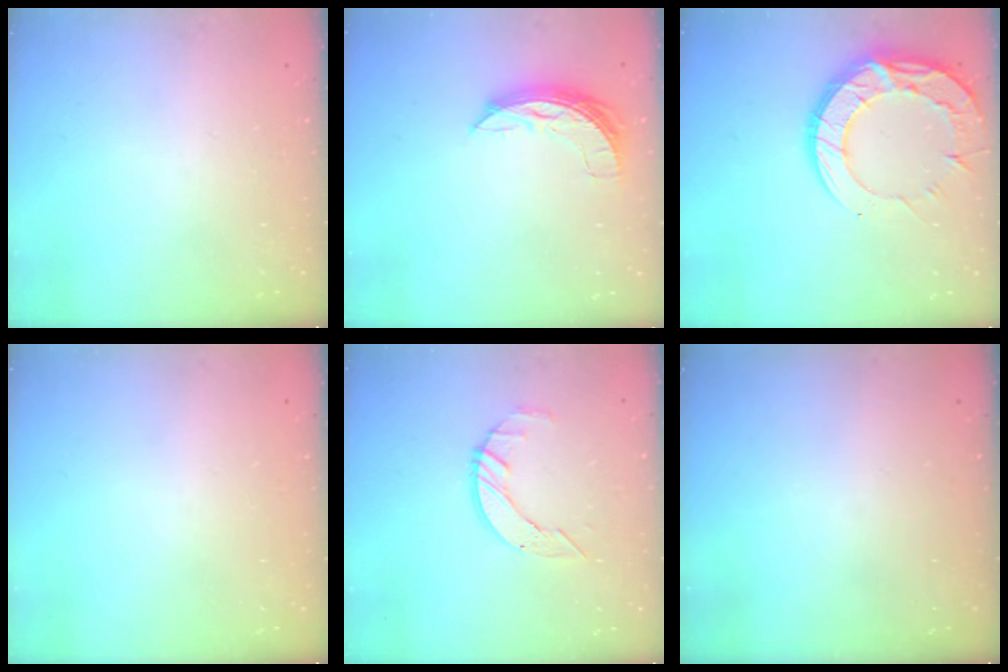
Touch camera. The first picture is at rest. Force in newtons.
{"total": 6.8, "press": 6.8, "slide": 0.4}
{"total": 19.5, "press": 19.4, "slide": 1.6}
{"total": 0.0}
{"total": 5.7, "press": 5.7, "slide": 0.6}
{"total": 0.0}